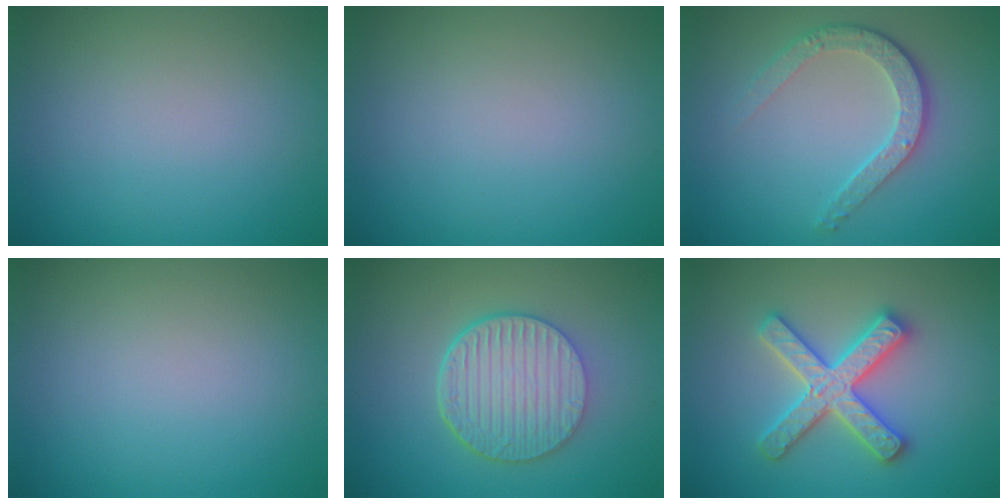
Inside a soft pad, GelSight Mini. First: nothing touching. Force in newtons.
{"total": 0.0}
{"total": 3.9, "press": 2.9, "slide": 2.5}
{"total": 0.0}
{"total": 6.5, "press": 4.8, "slide": 4.5}
{"total": 4.7, "press": 4.6, "slide": 0.7}